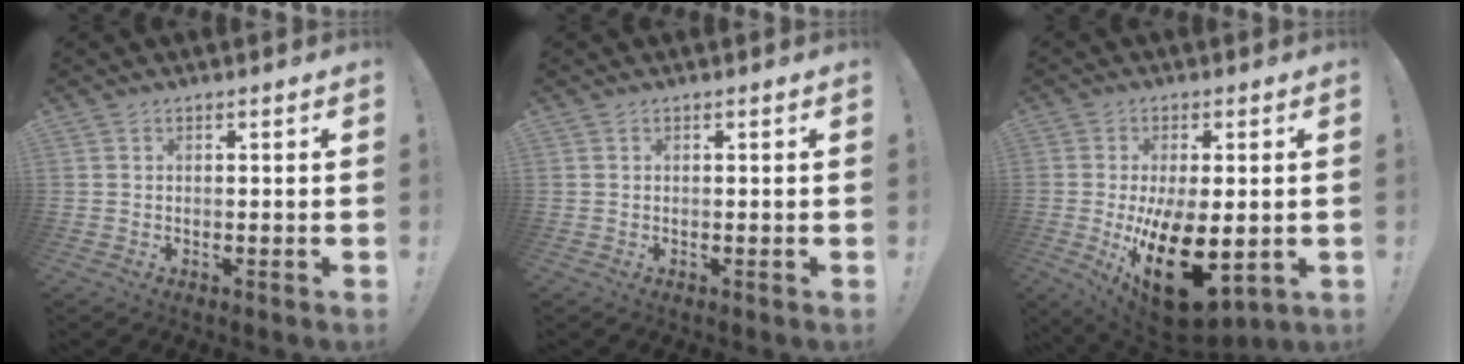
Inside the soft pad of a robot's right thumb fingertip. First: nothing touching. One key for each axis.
{"total": 0.0}
{"total": 21.5, "fx": -3.5, "fy": 10.8, "fz": 18.2, "tx": -0.291, "ty": -0.007, "tz": -0.036}